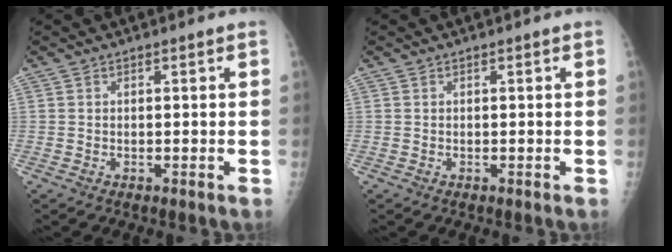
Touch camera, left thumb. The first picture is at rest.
{"total": 0.0}